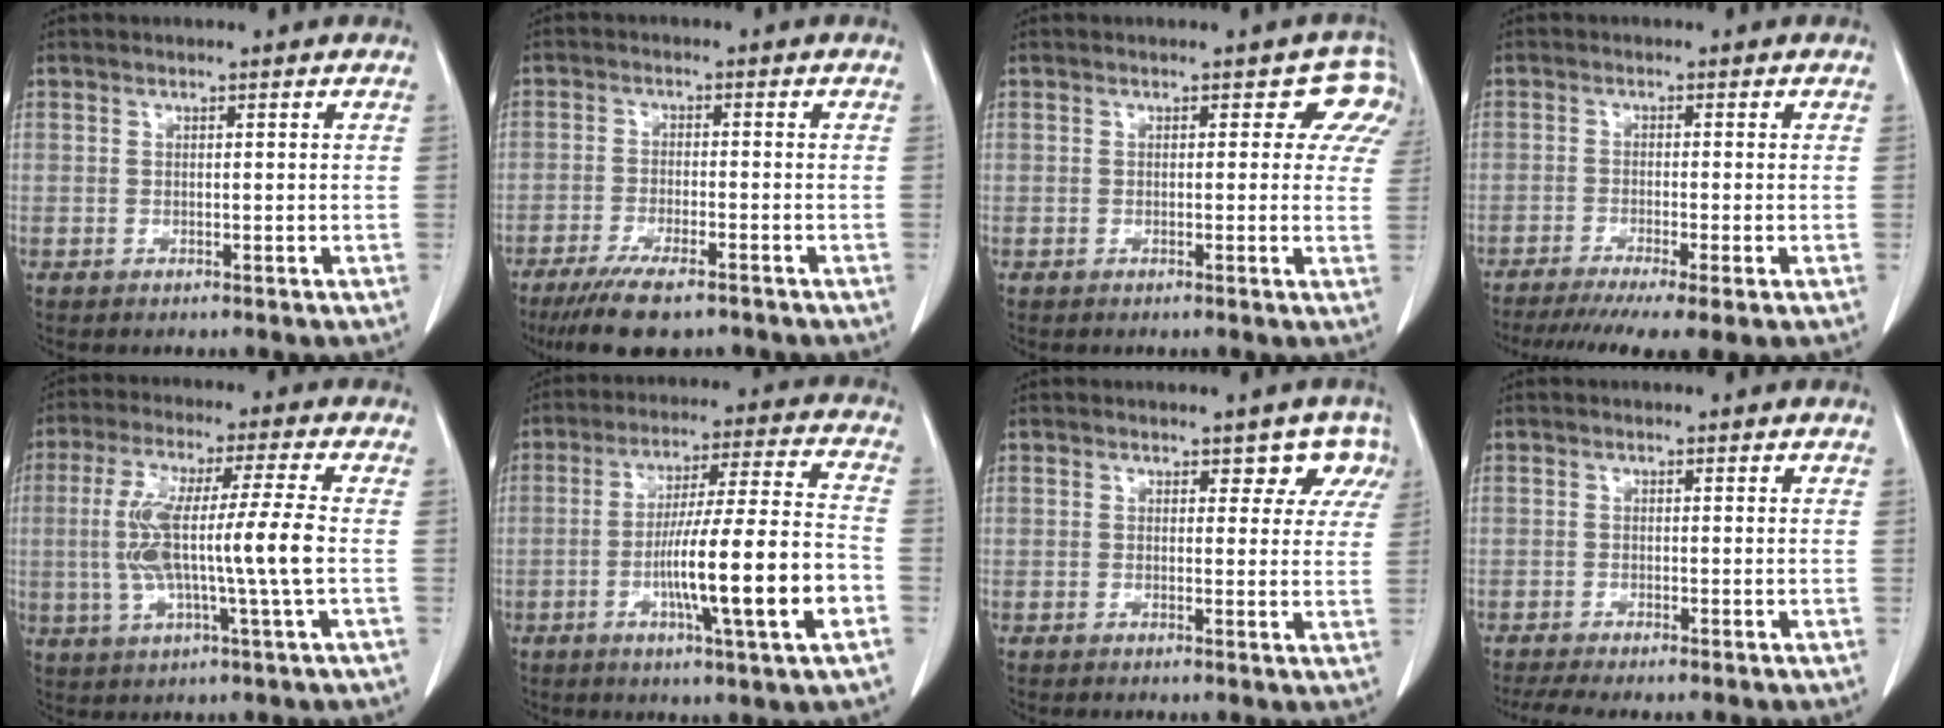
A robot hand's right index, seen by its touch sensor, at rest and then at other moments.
{"total": 9.4, "force": [-7.1, 1.8, 5.9], "torque": [-0.098, -0.019, -0.110]}
{"total": 4.9, "force": [3.0, 3.4, 1.9], "torque": [0.006, -0.002, 0.005]}
{"total": 10.1, "force": [-7.5, 0.4, 6.8], "torque": [-0.100, -0.019, -0.115]}
{"total": 12.3, "force": [-0.7, 0.0, 12.3], "torque": [-0.246, 0.009, -0.015]}
{"total": 16.2, "force": [-4.7, 0.2, 15.5], "torque": [-0.262, 0.000, -0.076]}
{"total": 4.2, "force": [2.8, 2.7, 1.4], "torque": [0.008, 0.000, 0.015]}
{"total": 3.6, "force": [-2.8, 0.0, 2.2], "torque": [-0.039, -0.007, -0.049]}